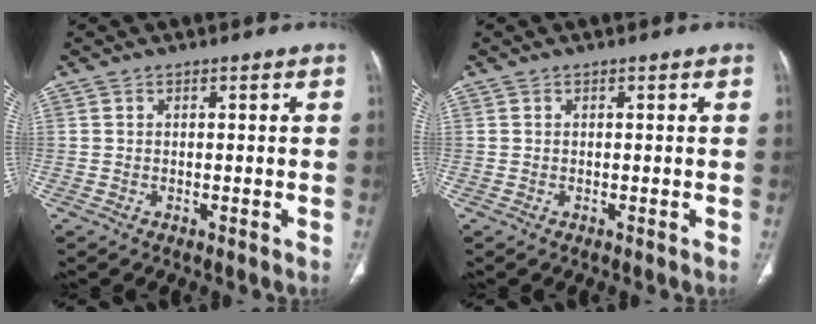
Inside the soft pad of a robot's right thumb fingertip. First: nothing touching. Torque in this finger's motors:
{"motor_torque": [-0.22, 0.22, -0.03, 0.47, 0.03]}